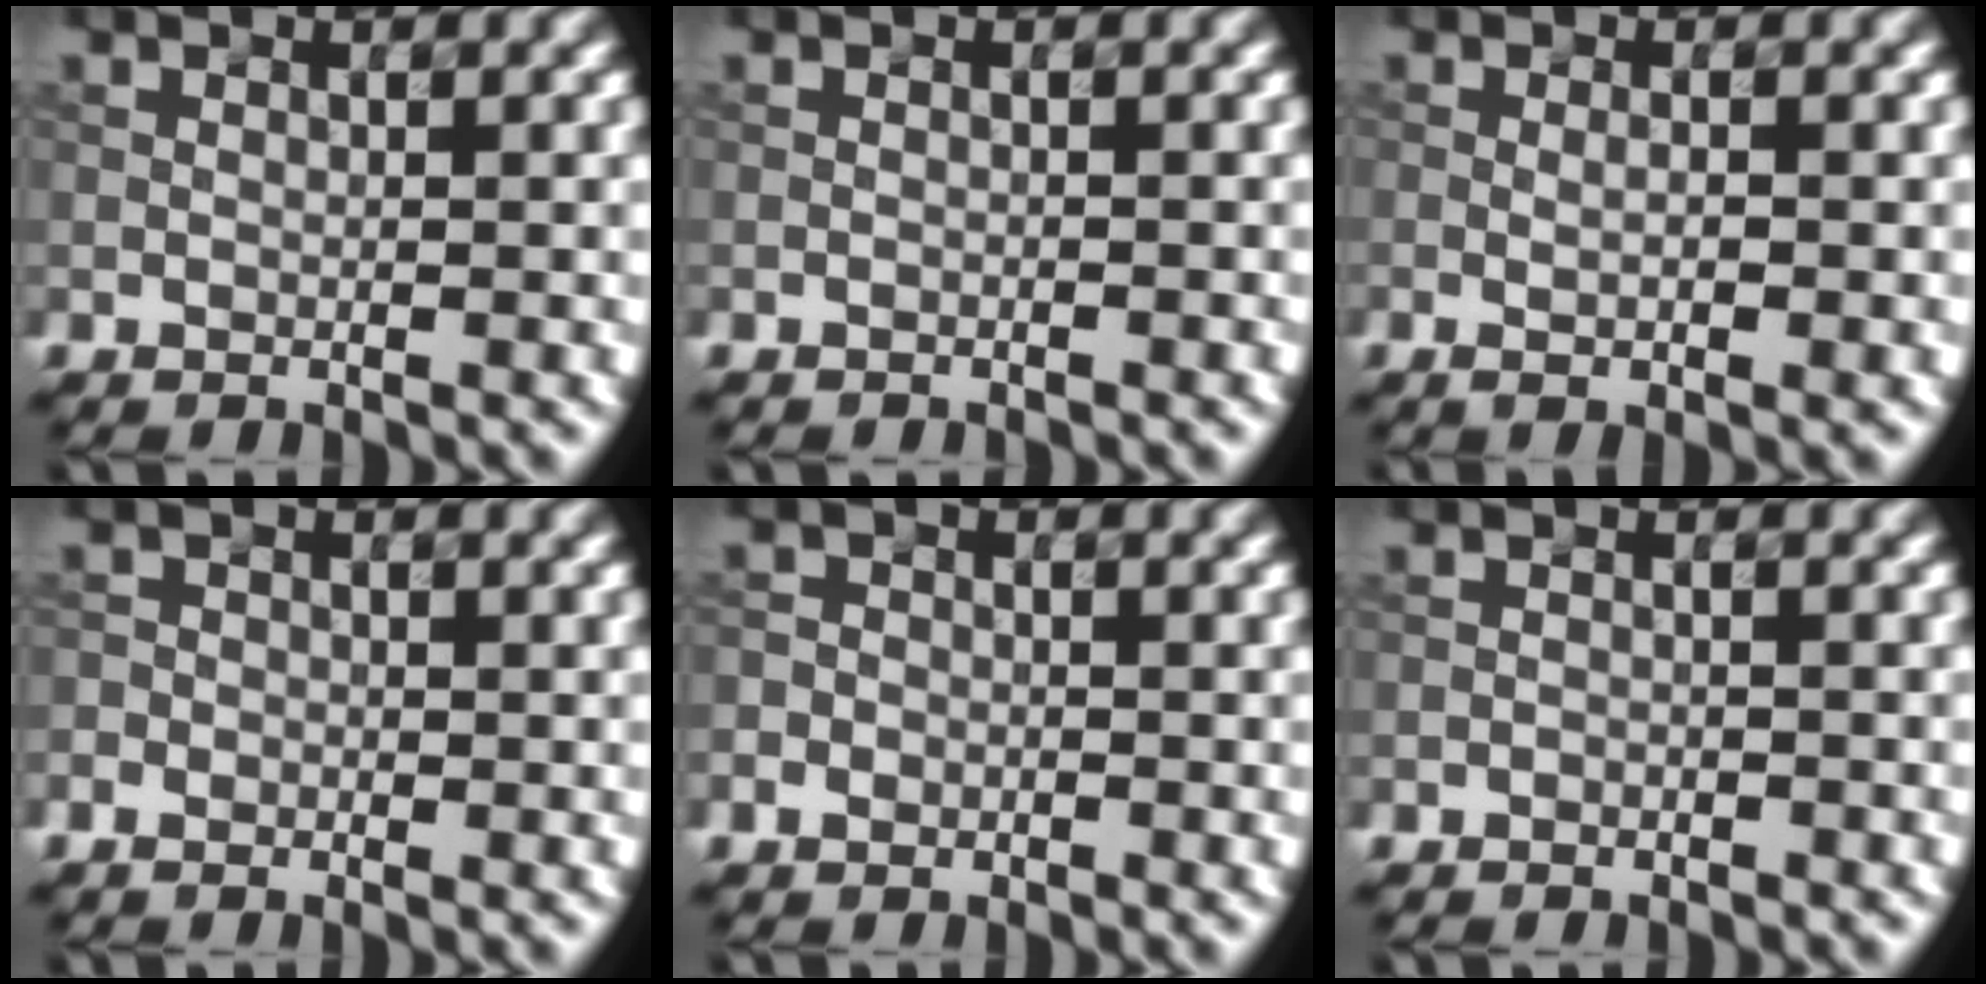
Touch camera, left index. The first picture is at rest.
{"total": 0.5, "force": [-0.5, 0.1, 0.0], "torque": [0.003, -0.001, -0.009]}
{"total": 1.9, "force": [-0.3, 0.3, 1.8], "torque": [-0.031, -0.005, -0.006]}
{"total": 1.3, "force": [-0.7, 0.9, 0.4], "torque": [-0.001, 0.001, -0.014]}
{"total": 1.8, "force": [-1.0, 1.5, 0.5], "torque": [0.003, 0.003, -0.023]}
{"total": 0.7, "force": [-0.6, 0.4, 0.0], "torque": [0.003, -0.001, -0.011]}